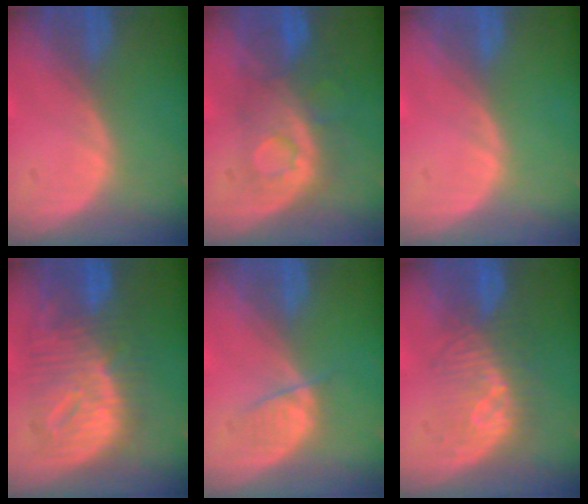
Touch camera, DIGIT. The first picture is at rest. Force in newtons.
{"total": 7.8, "press": 7.5, "slide": 2.0}
{"total": 0.0}
{"total": 10.8, "press": 10.8, "slide": 0.8}
{"total": 2.1, "press": 2.1, "slide": 0.3}
{"total": 8.0, "press": 7.5, "slide": 2.9}